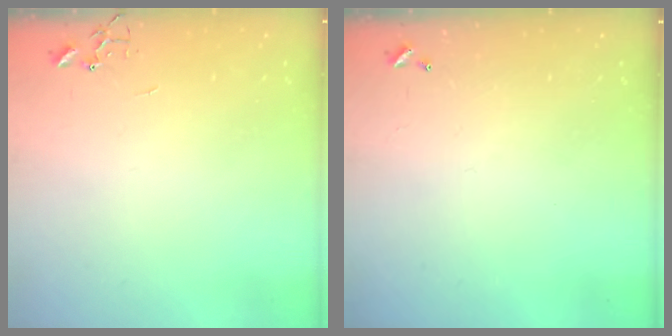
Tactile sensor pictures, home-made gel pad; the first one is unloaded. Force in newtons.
{"total": 0.0}